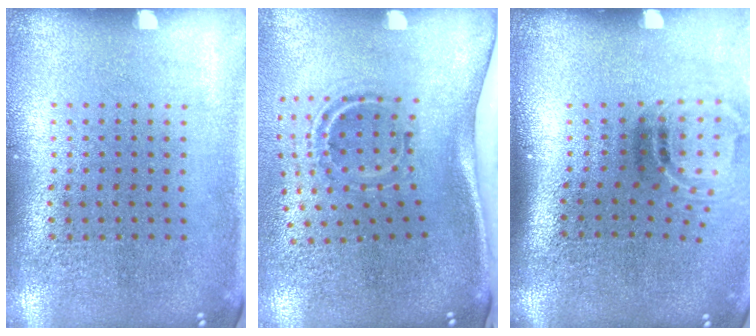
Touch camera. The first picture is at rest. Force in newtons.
{"total": 2.2, "press": 1.2, "slide": 1.9}
{"total": 1.9, "press": 1.2, "slide": 1.5}